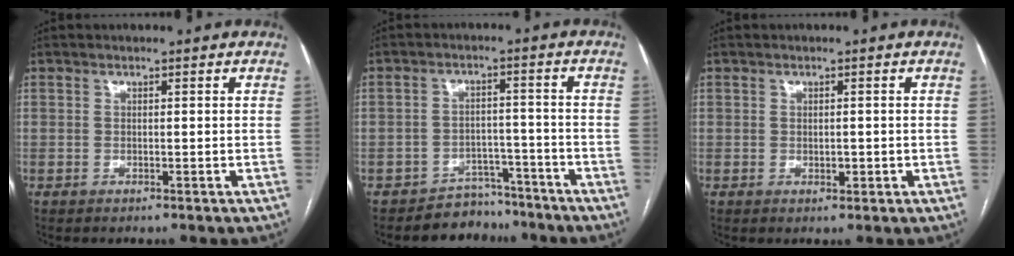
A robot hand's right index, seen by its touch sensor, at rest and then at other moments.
{"total": 5.6, "force": [-4.7, 2.9, -0.5], "torque": [0.017, 0.031, -0.073]}
{"total": 1.6, "force": [-0.2, 0.9, 1.3], "torque": [-0.020, -0.002, 0.001]}